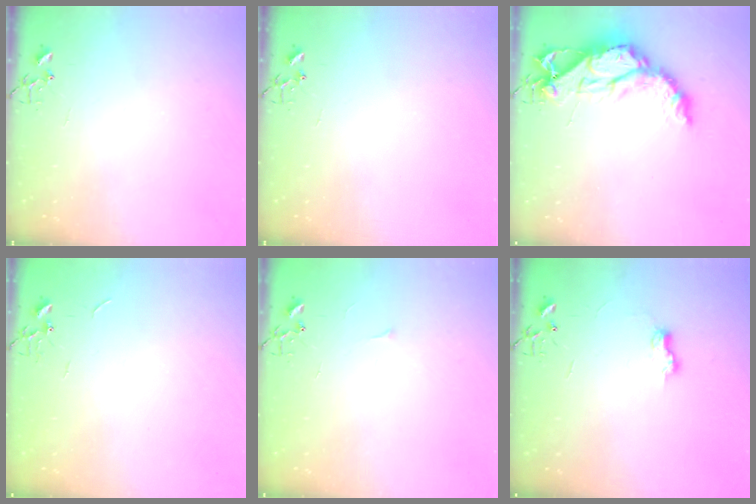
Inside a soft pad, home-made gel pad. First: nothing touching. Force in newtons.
{"total": 0.0}
{"total": 15.7, "press": 15.6, "slide": 1.4}
{"total": 0.6, "press": 0.6, "slide": 0.1}
{"total": 3.3, "press": 3.3, "slide": 0.4}
{"total": 6.7, "press": 6.7, "slide": 0.1}